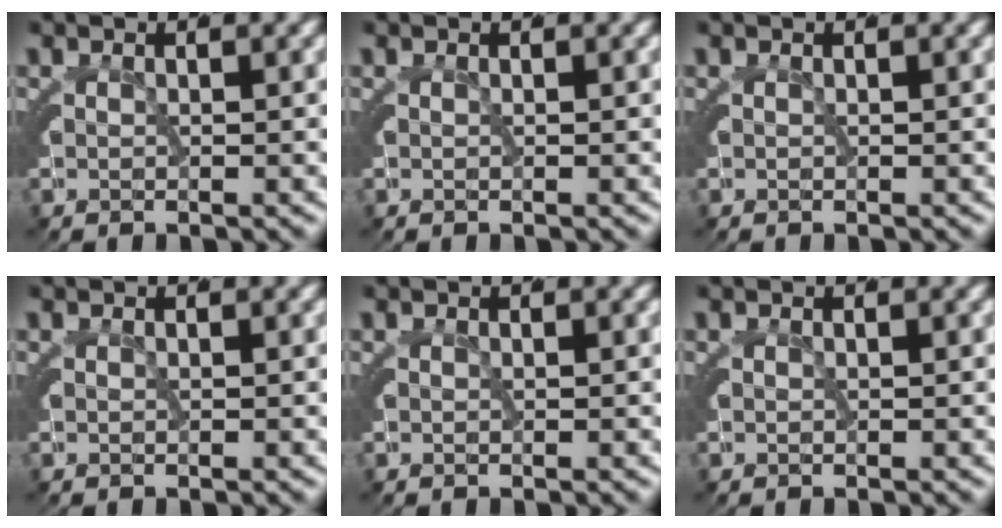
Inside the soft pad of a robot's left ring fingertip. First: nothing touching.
{"total": 0.0}
{"total": 0.0}
{"total": 0.0}
{"total": 0.0}
{"total": 0.0}